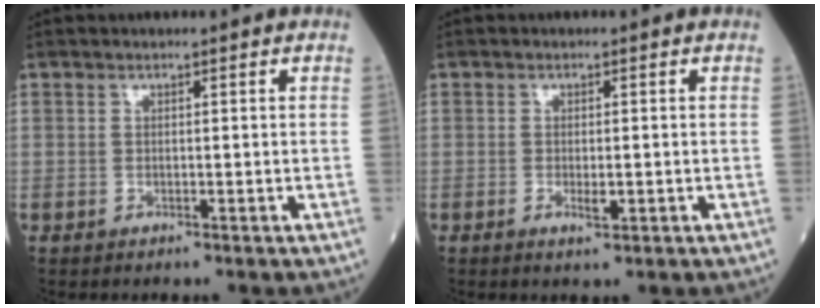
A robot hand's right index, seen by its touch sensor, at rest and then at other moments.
{"total": 2.0, "force": [-0.5, 0.6, 1.8], "torque": [-0.034, -0.003, -0.006]}